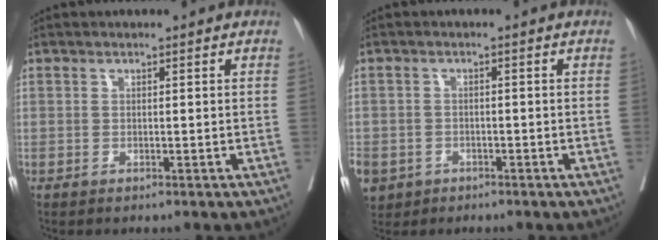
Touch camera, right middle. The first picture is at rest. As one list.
[{"total": 9.3, "force": [-4.5, 7.7, 2.9], "torque": [-0.099, -0.002, -0.068]}]